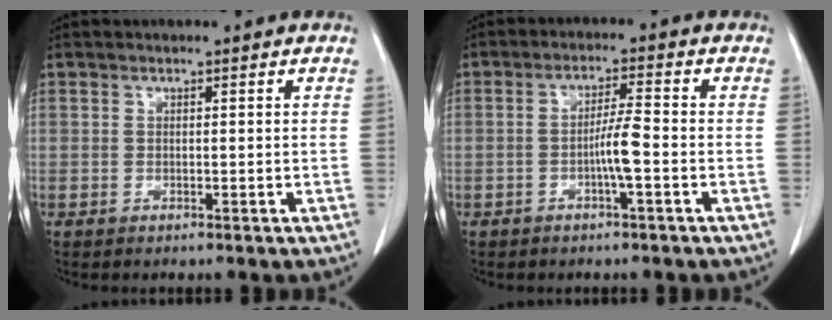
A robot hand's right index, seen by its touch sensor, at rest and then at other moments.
{"total": 4.1, "force": [-1.2, -0.1, 3.9], "torque": [-0.072, 0.005, -0.020]}